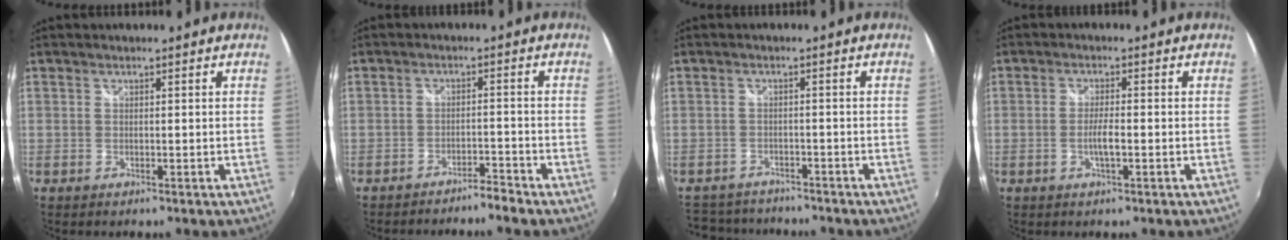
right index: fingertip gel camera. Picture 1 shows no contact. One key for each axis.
{"total": 2.9, "fx": -2.9, "fy": 0.0, "fz": 0.5, "tx": -0.020, "ty": 0.000, "tz": -0.051}
{"total": 8.0, "fx": -7.0, "fy": 3.4, "fz": 1.5, "tx": -0.052, "ty": 0.007, "tz": -0.111}
{"total": 3.0, "fx": -0.9, "fy": 0.4, "fz": 2.9, "tx": -0.054, "ty": -0.003, "tz": -0.017}